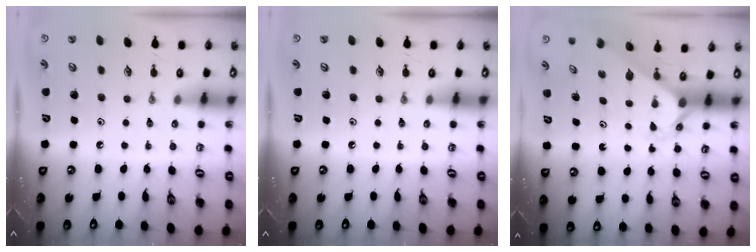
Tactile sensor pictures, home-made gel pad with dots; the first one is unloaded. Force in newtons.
{"total": 0.0}
{"total": 1.8, "press": 1.8, "slide": 0.2}